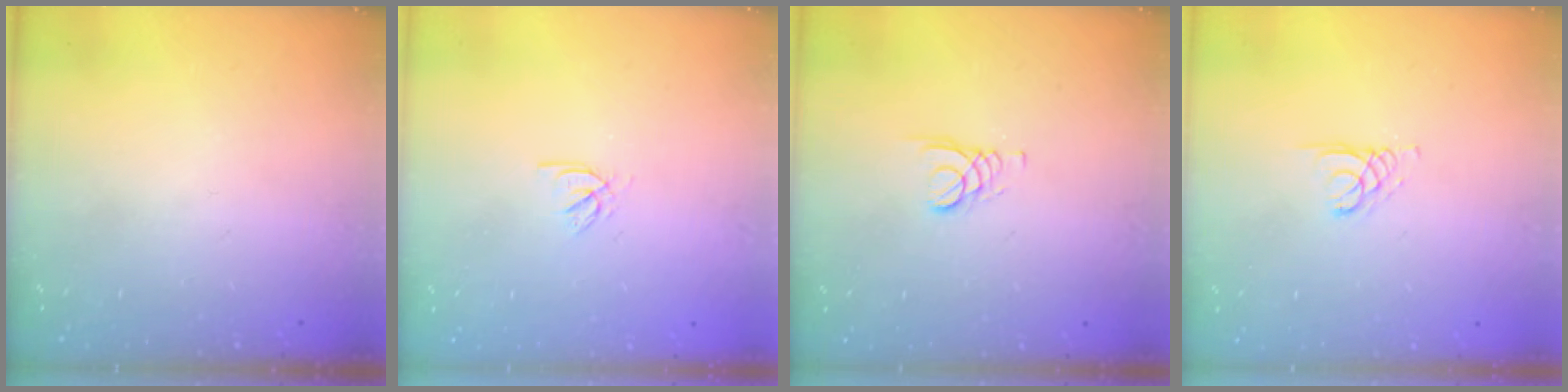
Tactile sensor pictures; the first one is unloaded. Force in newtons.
{"total": 2.3, "press": 2.2, "slide": 0.3}
{"total": 1.6, "press": 1.6, "slide": 0.2}
{"total": 2.1, "press": 2.1, "slide": 0.2}